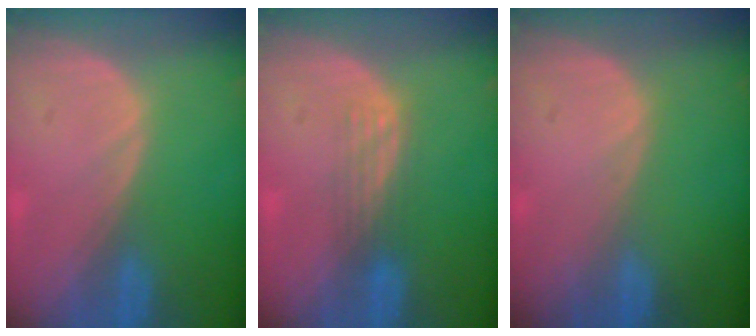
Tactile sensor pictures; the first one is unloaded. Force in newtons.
{"total": 2.9, "press": 2.6, "slide": 1.3}
{"total": 0.0}